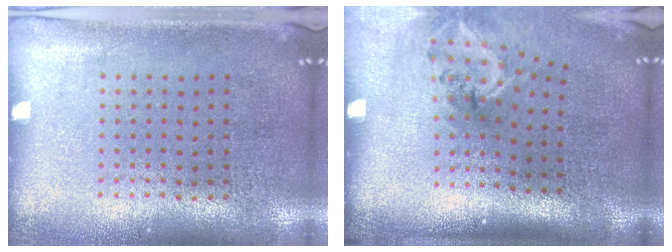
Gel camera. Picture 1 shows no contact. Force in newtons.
{"total": 1.9, "press": 1.3, "slide": 1.5}